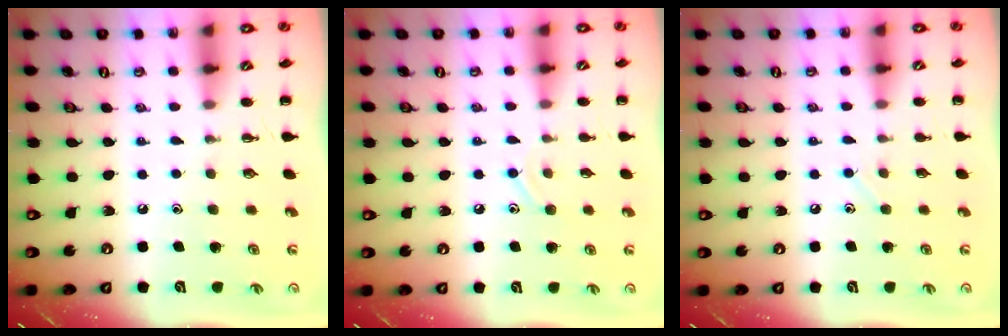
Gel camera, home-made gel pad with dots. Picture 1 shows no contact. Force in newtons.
{"total": 7.5, "press": 7.1, "slide": 2.3}
{"total": 4.0, "press": 3.8, "slide": 1.2}